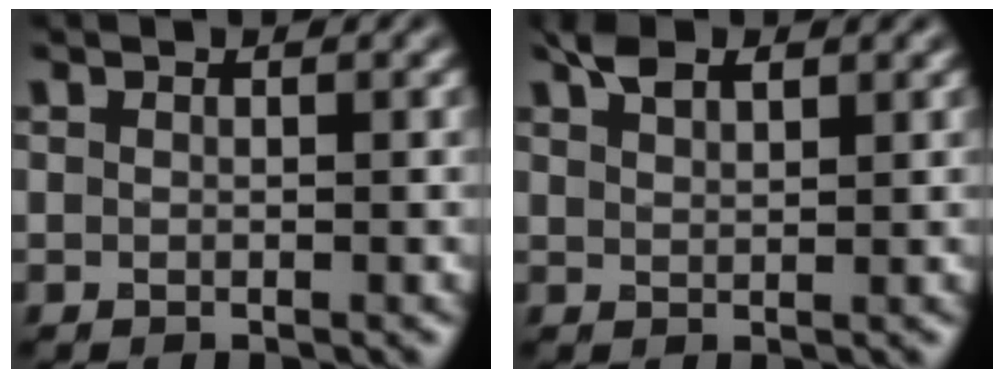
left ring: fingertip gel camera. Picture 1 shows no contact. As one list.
[{"total": 2.6, "force": [1.9, 0.9, 1.6], "torque": [-0.028, 0.007, 0.036]}]